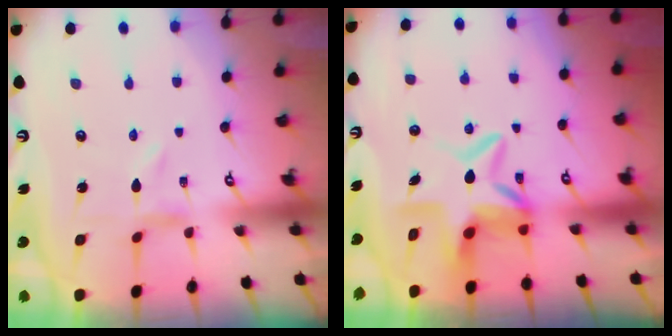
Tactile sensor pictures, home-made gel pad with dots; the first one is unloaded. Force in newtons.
{"total": 10.0, "press": 10.0, "slide": 0.9}